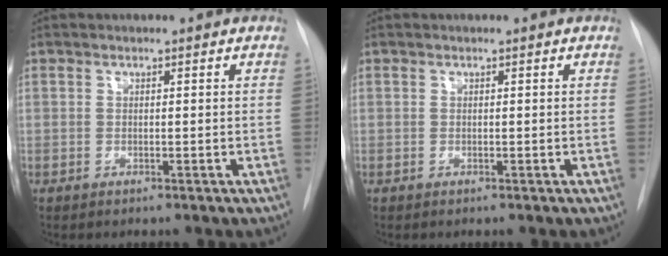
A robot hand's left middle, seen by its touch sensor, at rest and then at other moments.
{"total": 0.0}